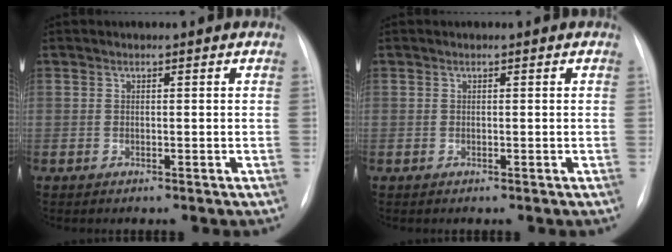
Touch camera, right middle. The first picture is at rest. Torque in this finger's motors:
{"motor_torque": [0.00, 0.00, 0.00, -0.03]}